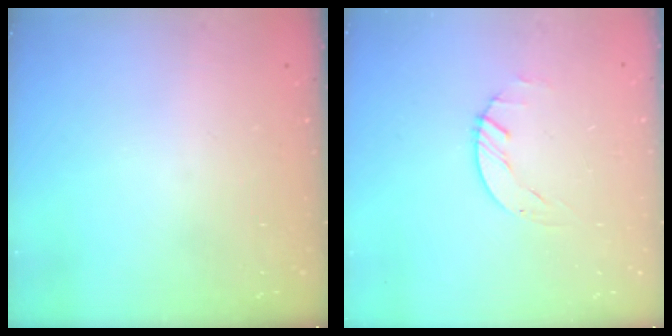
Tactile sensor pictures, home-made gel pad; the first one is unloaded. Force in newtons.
{"total": 0.7, "press": 0.7, "slide": 0.2}